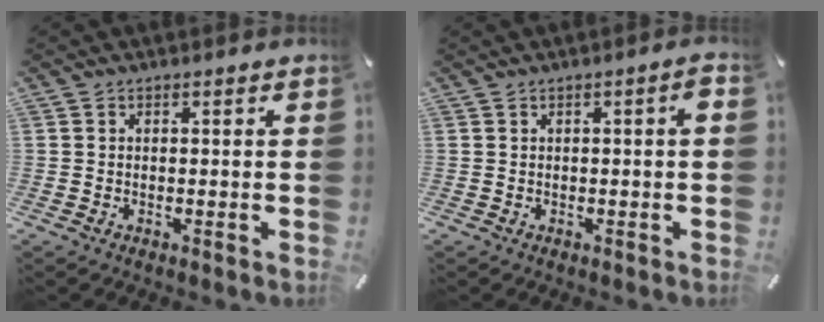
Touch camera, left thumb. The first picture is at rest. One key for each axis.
{"total": 2.2, "fx": 0.1, "fy": 0.3, "fz": 2.2, "tx": -0.038, "ty": 0.002, "tz": 0.001}